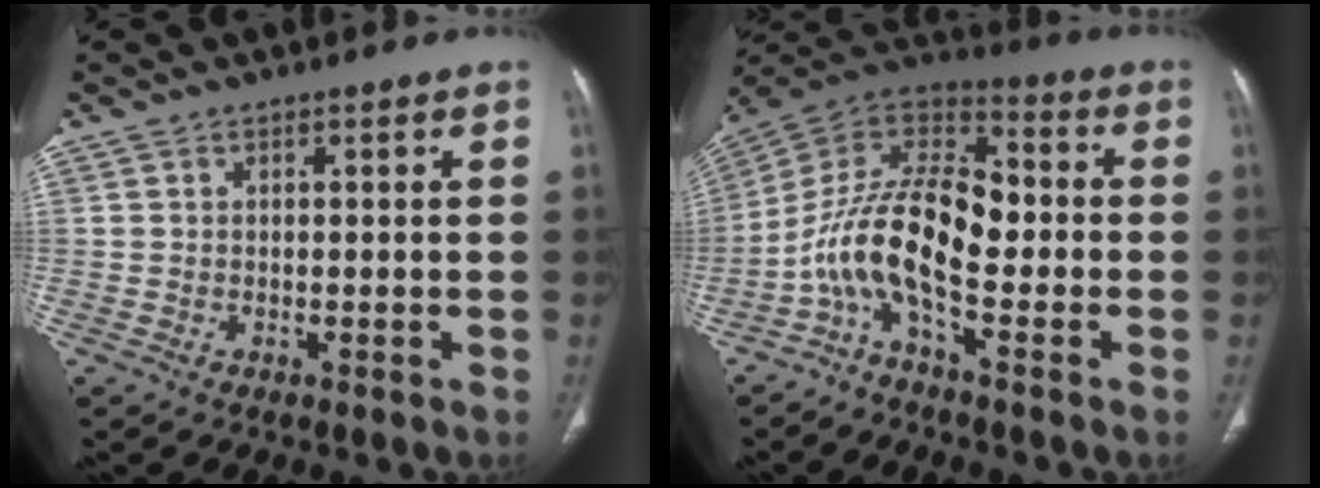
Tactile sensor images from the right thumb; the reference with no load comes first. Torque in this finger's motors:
{"motor_torque": [2.52, 2.48, 1.43, -1.33, 0.33]}